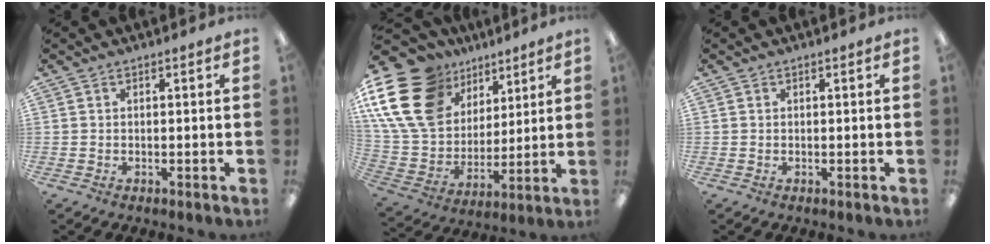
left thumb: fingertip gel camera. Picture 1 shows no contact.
{"total": 22.2, "force": [10.8, 15.8, 11.2], "torque": [-0.243, -0.047, 0.208]}
{"total": 0.0}